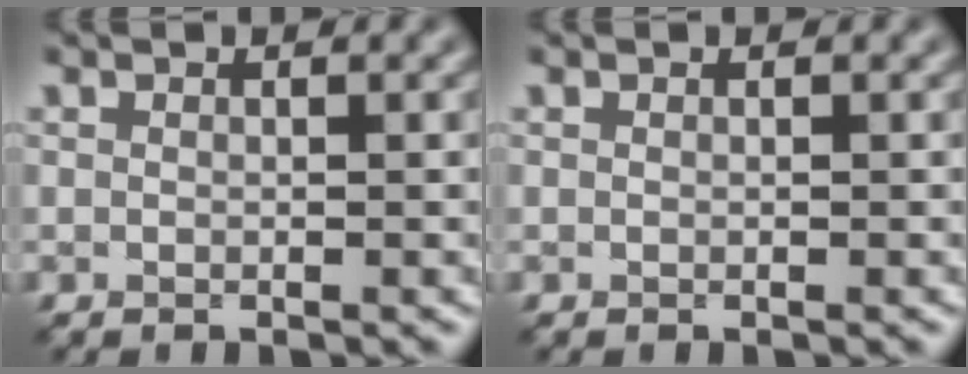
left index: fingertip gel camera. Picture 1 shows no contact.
{"total": 0.0}